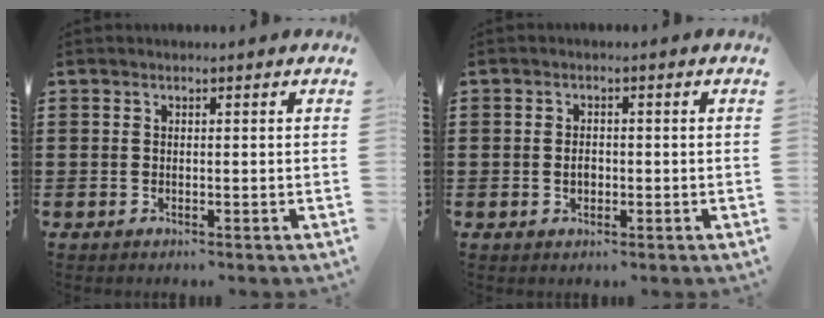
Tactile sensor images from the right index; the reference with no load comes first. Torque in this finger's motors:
{"motor_torque": [1.12, 1.02, 0.04, 0.01]}